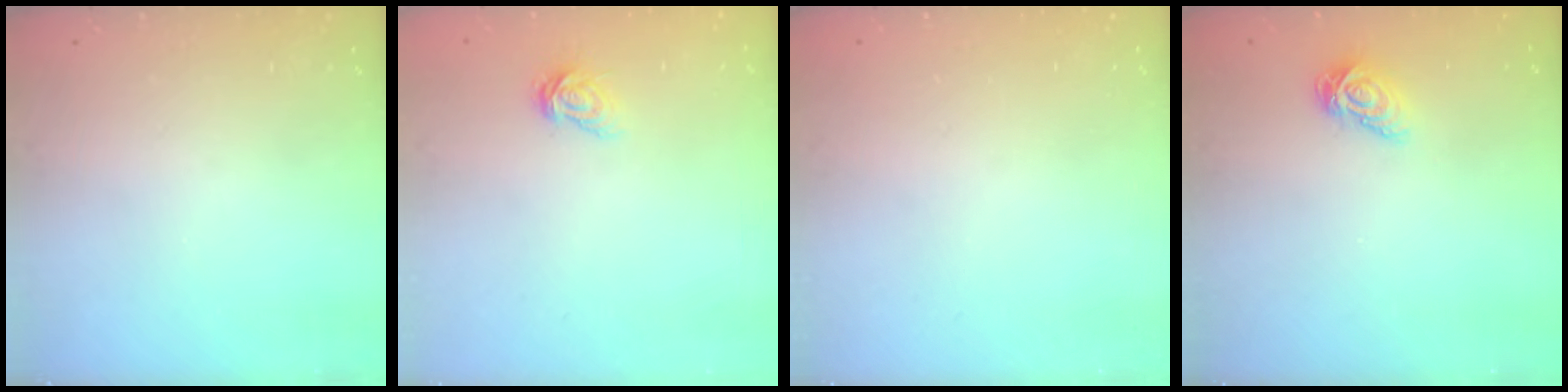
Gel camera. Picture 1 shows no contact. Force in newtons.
{"total": 4.9, "press": 4.9, "slide": 0.1}
{"total": 0.0}
{"total": 6.4, "press": 6.4, "slide": 0.2}